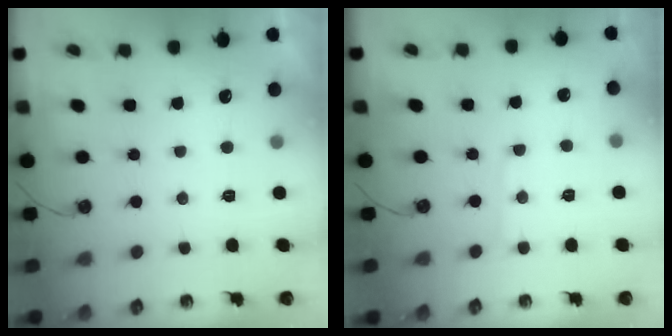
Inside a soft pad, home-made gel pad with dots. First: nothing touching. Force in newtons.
{"total": 5.1, "press": 5.0, "slide": 0.7}